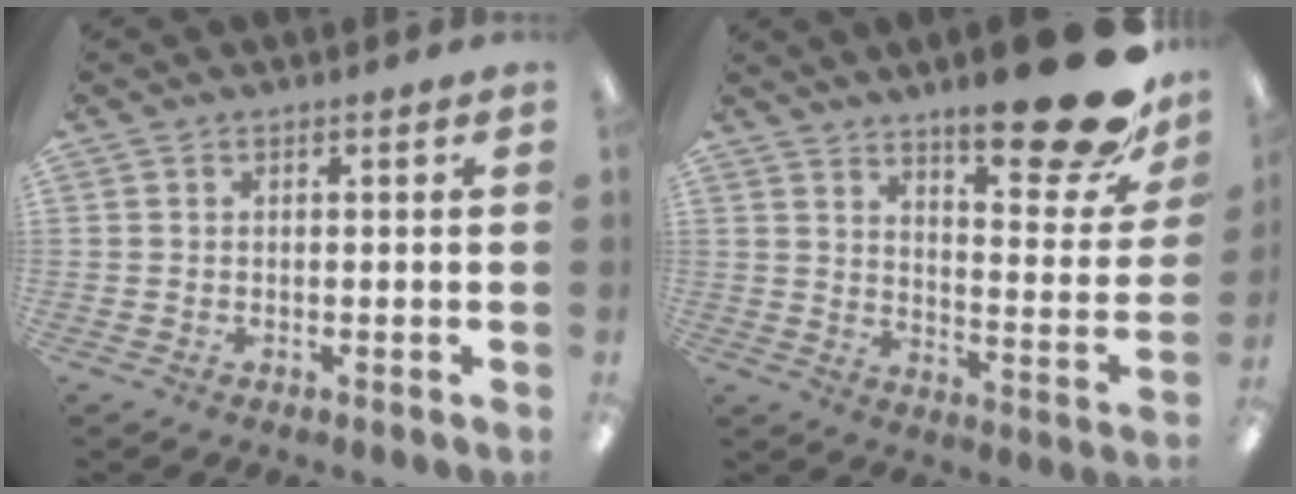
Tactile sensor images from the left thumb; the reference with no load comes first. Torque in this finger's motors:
{"motor_torque": [2.37, 1.36, 1.52, -1.25, 0.07]}